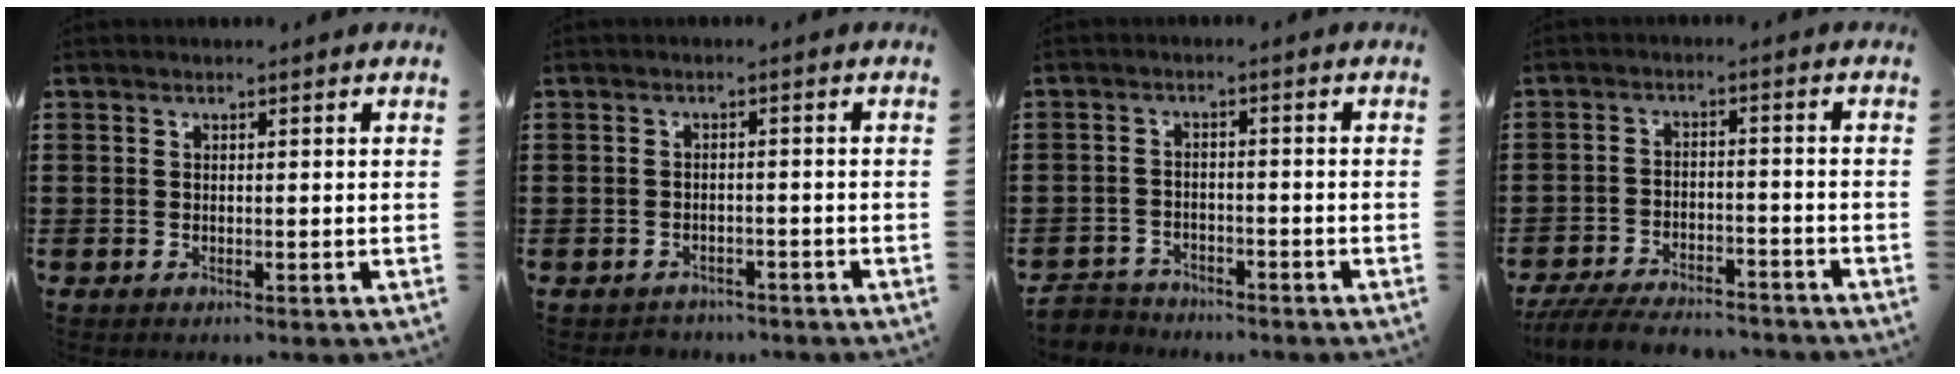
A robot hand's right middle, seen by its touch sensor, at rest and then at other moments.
{"total": 1.7, "force": [-1.6, 0.6, -0.3], "torque": [-0.001, 0.004, -0.038]}
{"total": 3.3, "force": [-3.1, 0.8, -0.4], "torque": [-0.009, -0.003, -0.072]}
{"total": 6.0, "force": [-5.8, 1.1, 1.5], "torque": [-0.031, 0.007, -0.114]}